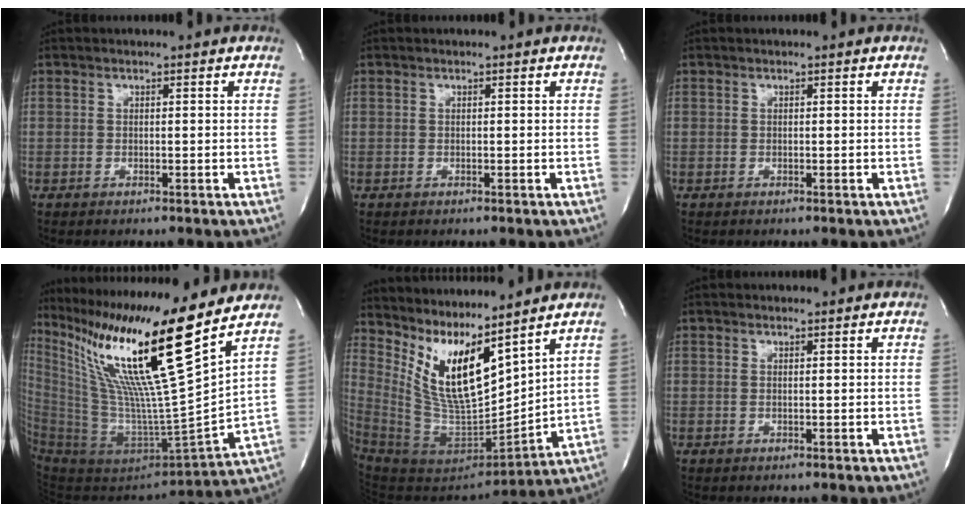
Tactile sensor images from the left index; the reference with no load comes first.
{"total": 0.0}
{"total": 0.0}
{"total": 26.6, "force": [18.2, -1.8, 19.3], "torque": [-0.371, -0.050, 0.325]}
{"total": 15.8, "force": [10.5, 3.0, 11.4], "torque": [-0.227, -0.028, 0.209]}
{"total": 0.0}